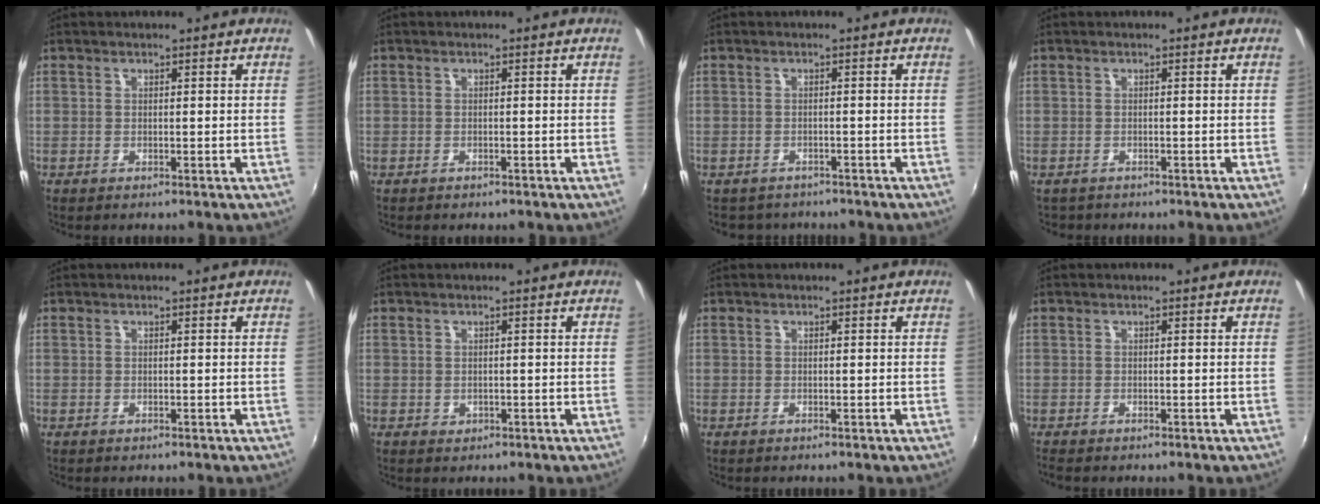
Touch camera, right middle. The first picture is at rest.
{"total": 0.9, "force": [-0.7, 0.5, 0.2], "torque": [-0.007, 0.000, -0.010]}
{"total": 4.0, "force": [-3.4, 1.9, 0.5], "torque": [-0.019, -0.010, -0.050]}
{"total": 1.4, "force": [-1.2, 0.8, 0.3], "torque": [-0.010, -0.003, -0.016]}
{"total": 0.0}
{"total": 0.8, "force": [-0.2, 0.8, 0.3], "torque": [-0.002, -0.001, -0.001]}
{"total": 0.0}
{"total": 1.4, "force": [-1.2, 0.3, 0.6], "torque": [-0.013, -0.008, -0.020]}